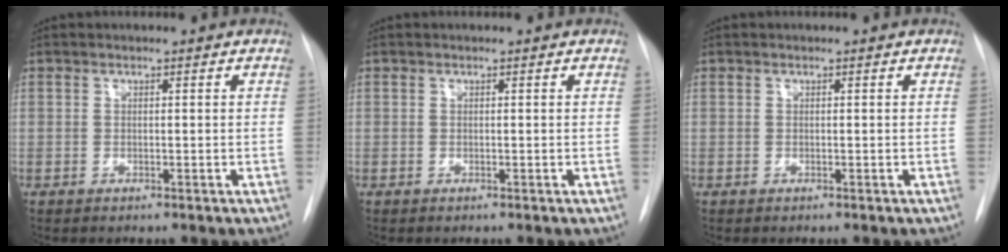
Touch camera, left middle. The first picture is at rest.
{"total": 0.0}
{"total": 0.0}